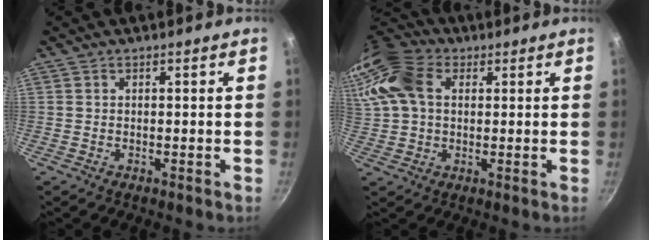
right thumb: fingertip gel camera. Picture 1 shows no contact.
{"total": 18.3, "force": [4.9, 13.1, 11.7], "torque": [-0.272, 0.032, 0.080]}